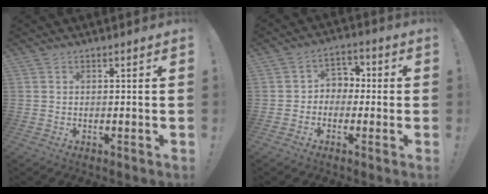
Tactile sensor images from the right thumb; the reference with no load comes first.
{"total": 5.1, "force": [-1.4, 4.7, 1.5], "torque": [-0.028, 0.021, -0.022]}